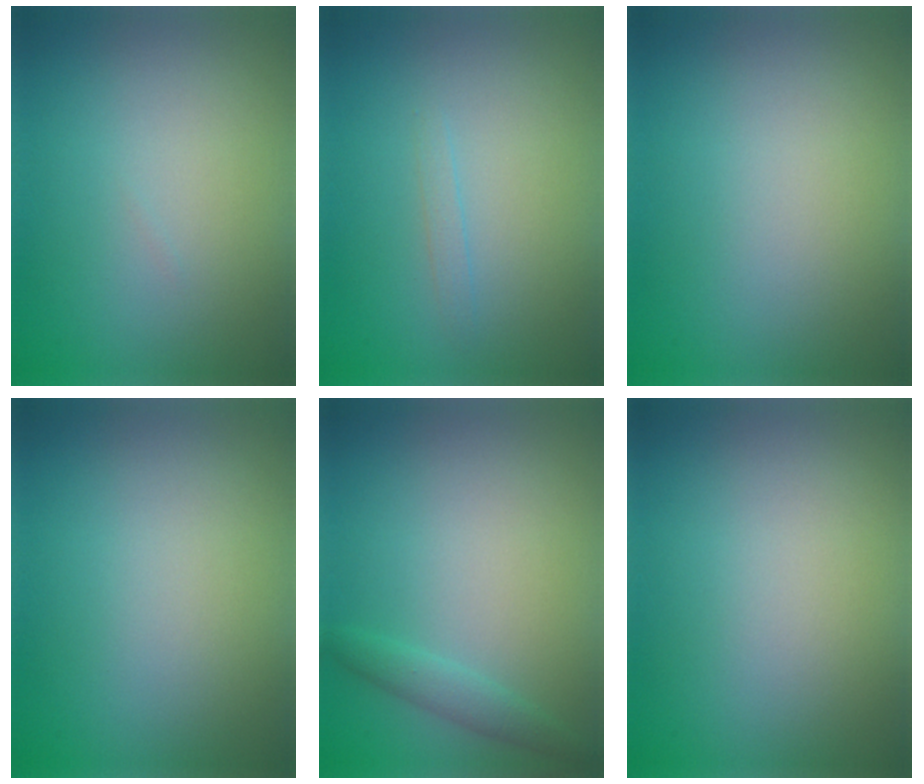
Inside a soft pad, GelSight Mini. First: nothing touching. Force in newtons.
{"total": 0.7, "press": 0.7, "slide": 0.1}
{"total": 0.0}
{"total": 0.0}
{"total": 1.6, "press": 1.6, "slide": 0.1}
{"total": 0.0}